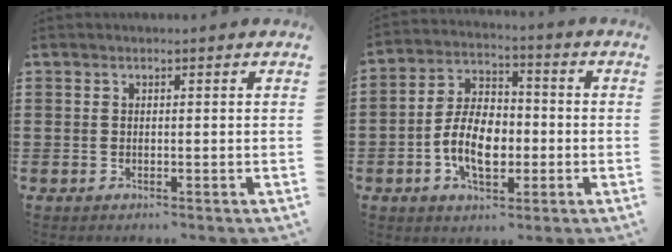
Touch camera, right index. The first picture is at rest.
{"total": 8.9, "force": [-2.2, 5.2, 6.8], "torque": [-0.146, 0.003, -0.048]}